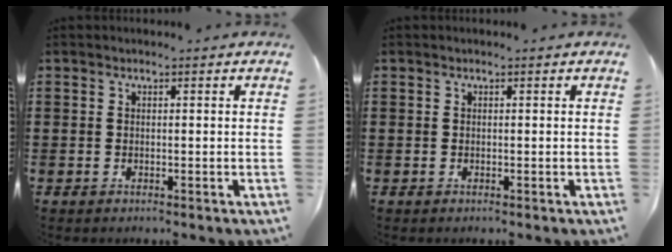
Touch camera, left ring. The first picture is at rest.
{"total": 0.0}